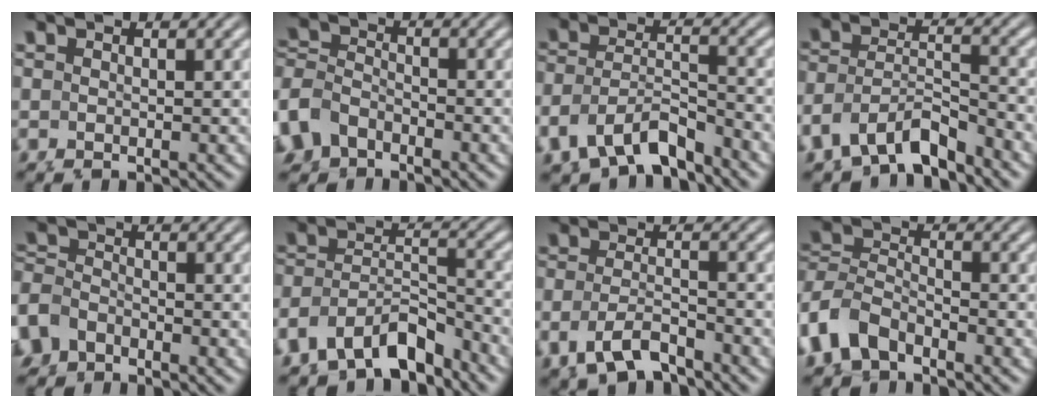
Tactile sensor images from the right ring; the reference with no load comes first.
{"total": 5.5, "force": [-2.1, 5.0, 1.1], "torque": [-0.048, -0.022, -0.034]}
{"total": 6.0, "force": [-3.8, 3.9, 2.6], "torque": [-0.068, -0.030, -0.051]}
{"total": 6.8, "force": [-4.3, 4.7, 2.5], "torque": [-0.072, -0.031, -0.066]}
{"total": 4.4, "force": [-1.9, 3.9, 0.6], "torque": [-0.029, -0.018, -0.032]}
{"total": 8.4, "force": [-5.4, 5.7, 2.9], "torque": [-0.072, -0.033, -0.084]}
{"total": 4.2, "force": [-2.9, 2.2, 2.0], "torque": [-0.043, -0.019, -0.039]}
{"total": 6.0, "force": [-2.9, 5.1, 1.6], "torque": [-0.060, -0.016, -0.052]}